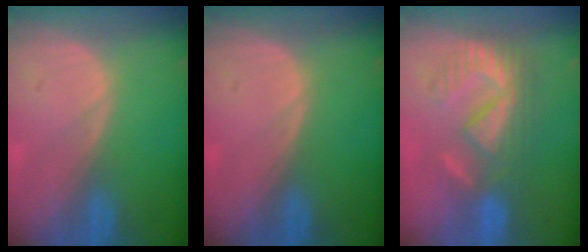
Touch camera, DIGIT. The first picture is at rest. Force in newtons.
{"total": 0.0}
{"total": 9.4, "press": 8.2, "slide": 4.7}